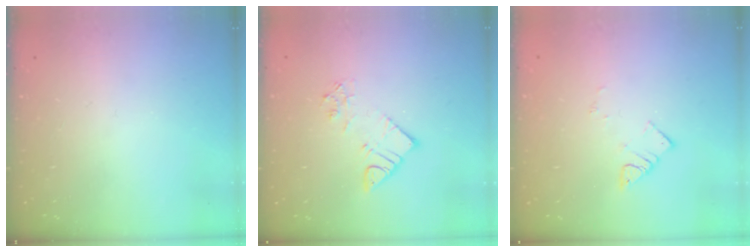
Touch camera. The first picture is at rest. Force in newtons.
{"total": 6.3, "press": 6.3, "slide": 0.4}
{"total": 3.4, "press": 3.4, "slide": 0.3}